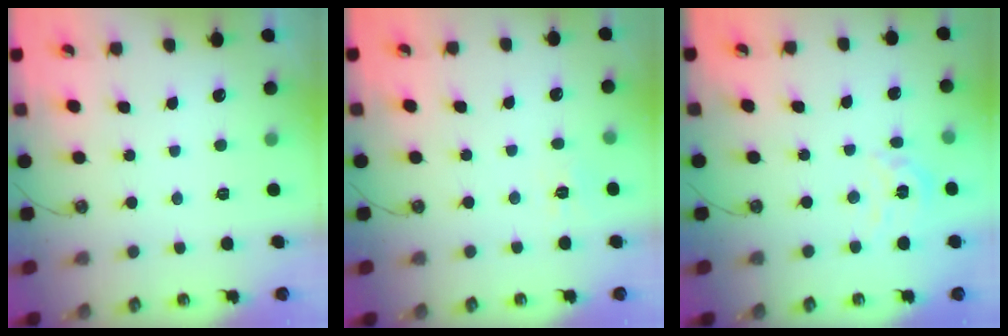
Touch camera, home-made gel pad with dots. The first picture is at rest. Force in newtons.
{"total": 5.1, "press": 5.0, "slide": 0.7}
{"total": 7.8, "press": 7.7, "slide": 0.7}